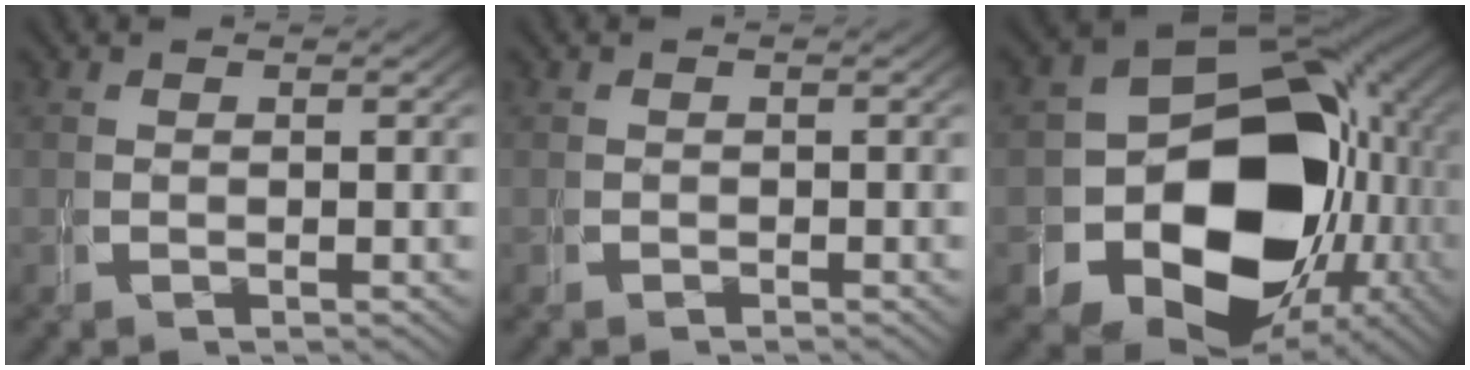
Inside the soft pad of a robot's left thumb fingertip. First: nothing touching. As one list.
[{"total": 0.5, "force": [-0.3, 0.1, -0.4], "torque": [0.006, -0.001, -0.005]}, {"total": 24.2, "force": [-3.6, 17.8, 15.9], "torque": [-0.288, -0.088, -0.031]}]